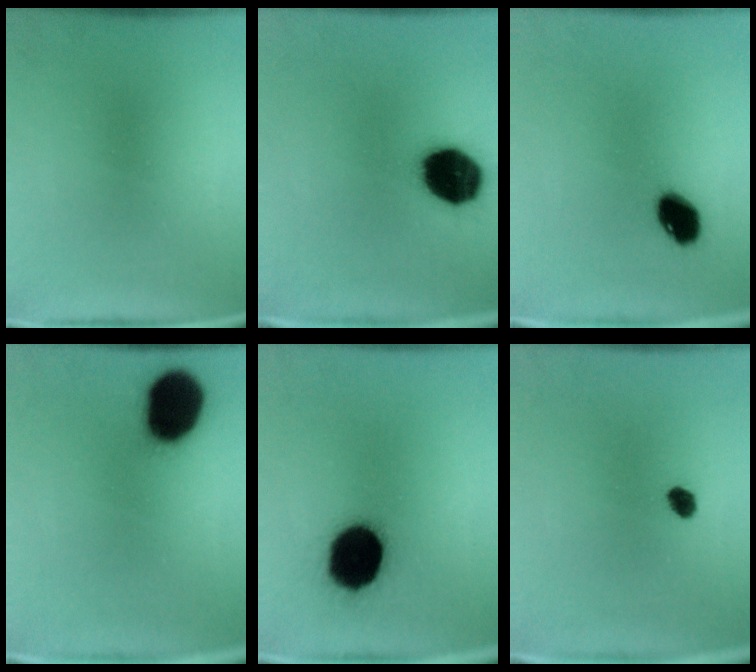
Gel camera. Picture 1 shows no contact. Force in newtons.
{"total": 16.8}
{"total": 8.1}
{"total": 19.3}
{"total": 17.4}
{"total": 2.5}